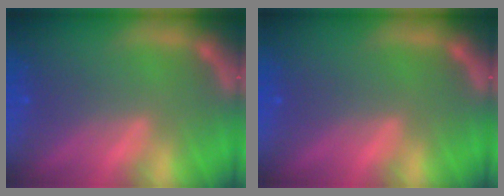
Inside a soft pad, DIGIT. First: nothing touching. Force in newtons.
{"total": 0.0}